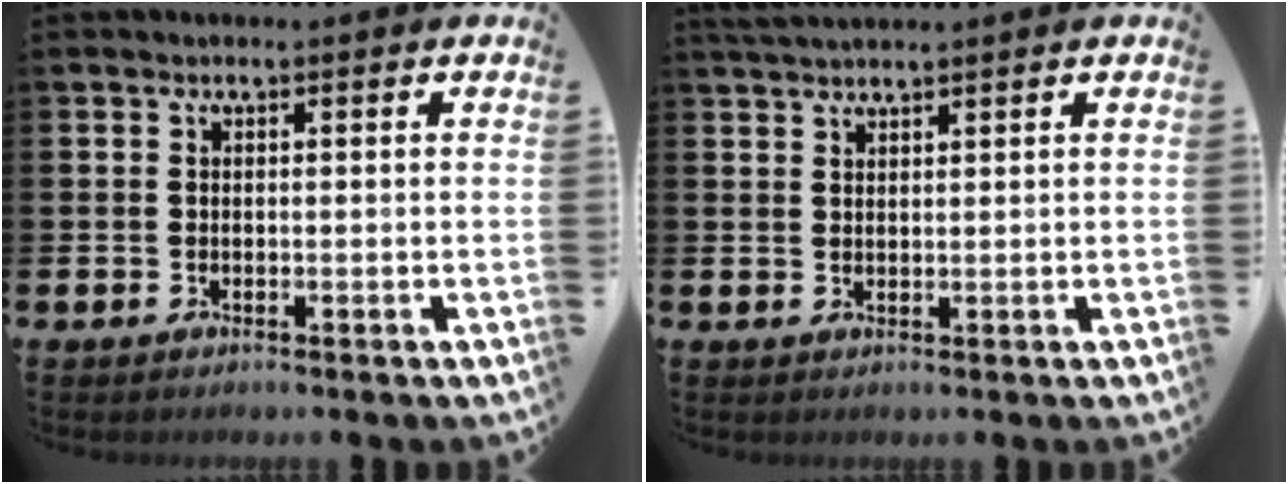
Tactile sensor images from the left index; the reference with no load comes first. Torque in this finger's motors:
{"motor_torque": [0.11, -0.01, 0.35, 0.08]}